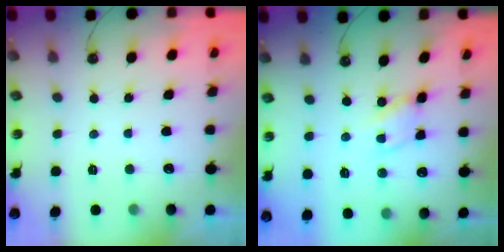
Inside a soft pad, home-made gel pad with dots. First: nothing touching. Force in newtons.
{"total": 2.8, "press": 2.8, "slide": 0.2}